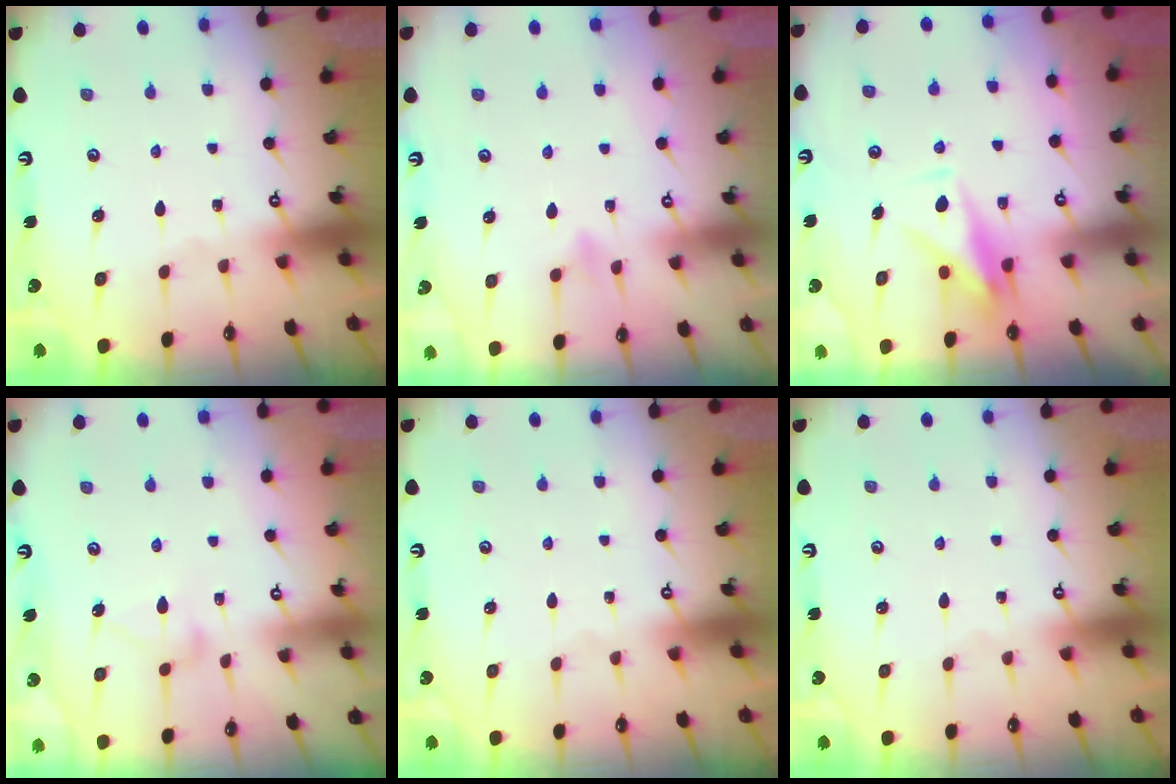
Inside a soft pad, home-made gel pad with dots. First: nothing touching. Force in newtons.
{"total": 4.0, "press": 3.9, "slide": 0.4}
{"total": 7.7, "press": 7.7, "slide": 0.2}
{"total": 9.8, "press": 9.8, "slide": 0.3}
{"total": 0.0}
{"total": 0.0}